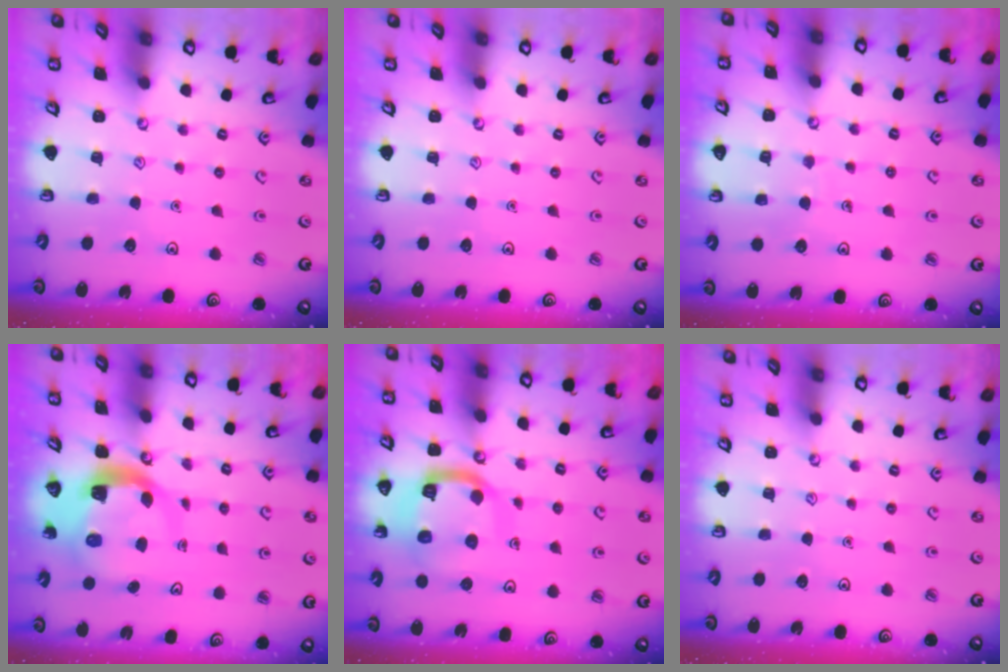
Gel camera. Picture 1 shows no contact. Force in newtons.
{"total": 0.0}
{"total": 5.1, "press": 5.1, "slide": 0.4}
{"total": 6.6, "press": 6.5, "slide": 0.8}
{"total": 13.5, "press": 13.5, "slide": 1.5}
{"total": 0.0}